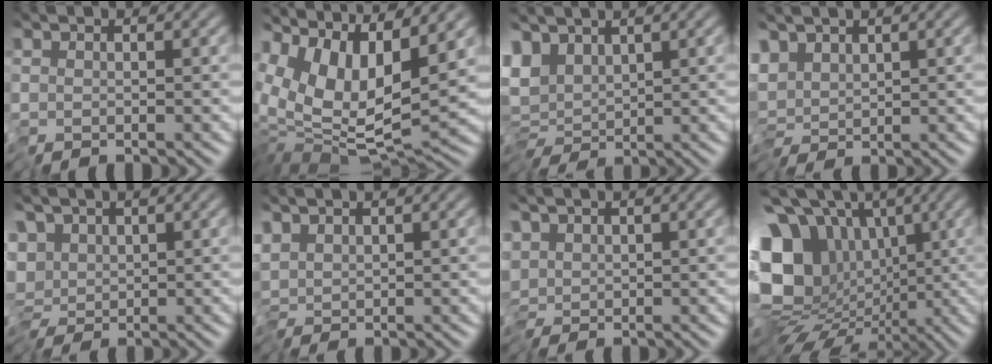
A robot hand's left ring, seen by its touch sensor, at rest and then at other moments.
{"total": 10.4, "force": [4.0, 4.7, 8.4], "torque": [-0.165, 0.002, 0.073]}
{"total": 5.5, "force": [1.0, 3.5, 4.1], "torque": [-0.058, 0.000, 0.023]}
{"total": 2.5, "force": [0.4, 1.4, 2.0], "torque": [-0.036, 0.004, 0.004]}
{"total": 4.9, "force": [0.0, 3.6, 3.3], "torque": [-0.035, 0.012, -0.011]}
{"total": 1.3, "force": [0.2, 0.6, 1.1], "torque": [-0.019, 0.004, -0.001]}
{"total": 2.2, "force": [-0.3, 1.3, 1.7], "torque": [-0.027, 0.009, -0.013]}
{"total": 15.1, "force": [0.2, 12.4, 8.6], "torque": [-0.171, -0.013, -0.006]}